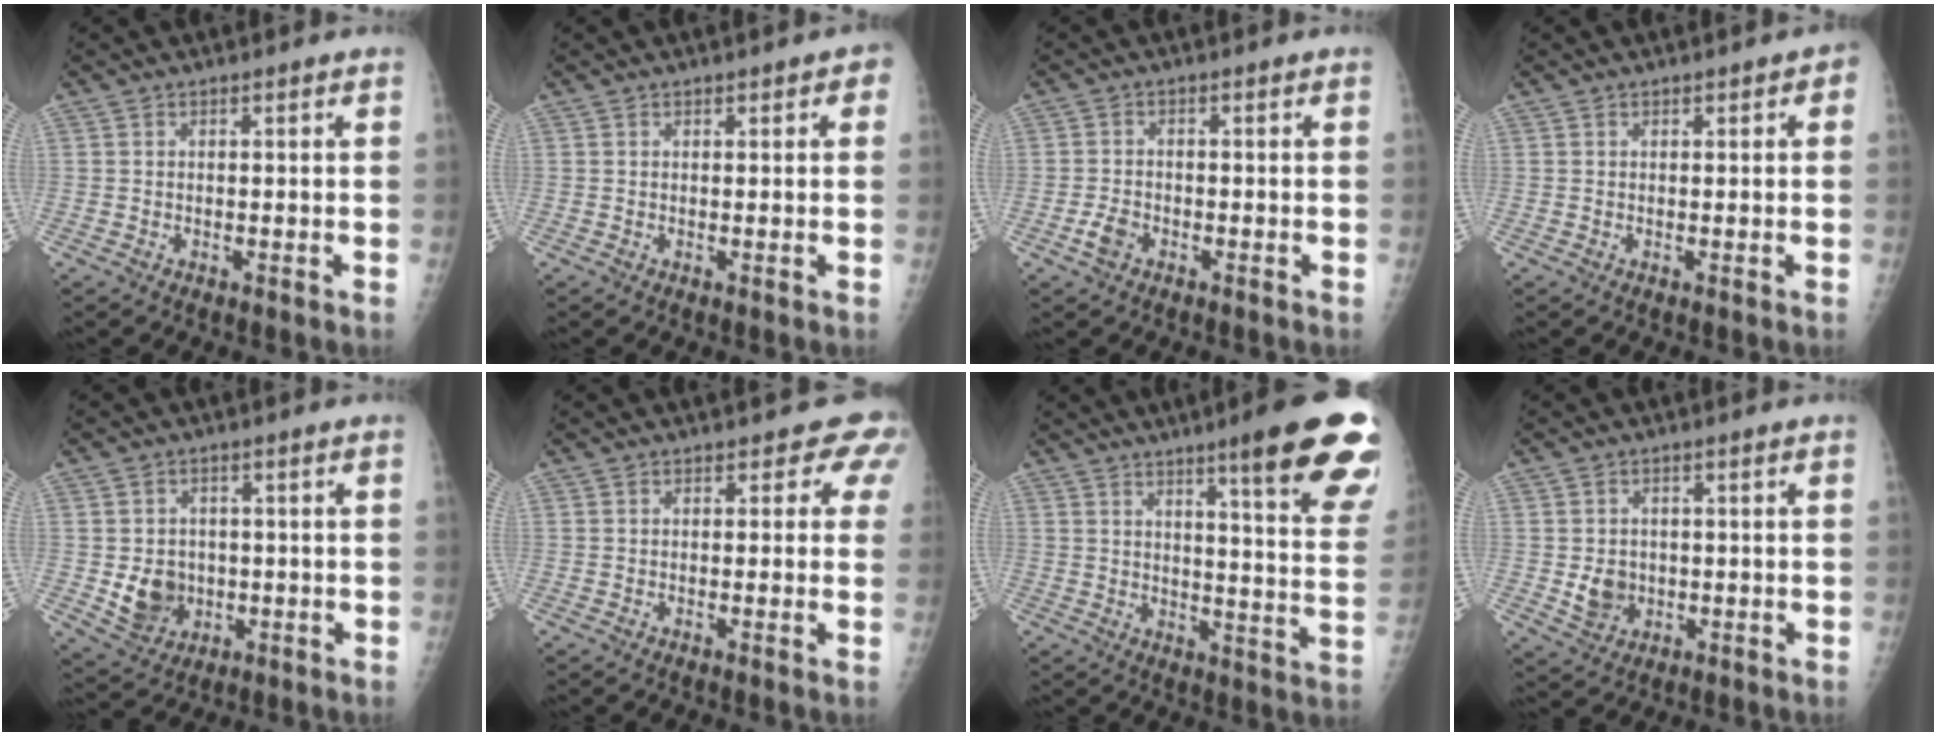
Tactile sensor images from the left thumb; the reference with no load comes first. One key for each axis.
{"total": 1.8, "fx": 0.7, "fy": 1.0, "fz": 1.2, "tx": 0.002, "ty": 0.003, "tz": 0.005}
{"total": 2.8, "fx": -1.5, "fy": 1.9, "fz": 1.5, "tx": -0.029, "ty": 0.008, "tz": -0.029}
{"total": 1.3, "fx": 0.4, "fy": 0.8, "fz": 1.0, "tx": -0.001, "ty": 0.004, "tz": 0.000}
{"total": 7.0, "fx": -0.8, "fy": 6.1, "fz": 3.4, "tx": -0.026, "ty": 0.002, "tz": 0.001}
{"total": 3.1, "fx": 2.1, "fy": 2.0, "fz": 1.0, "tx": 0.019, "ty": -0.007, "tz": 0.001}
{"total": 19.8, "fx": 12.3, "fy": 2.4, "fz": 15.3, "tx": -0.170, "ty": -0.056, "tz": 0.149}
{"total": 4.6, "fx": -0.4, "fy": 4.0, "fz": 2.2, "tx": -0.017, "ty": 0.002, "tz": 0.002}